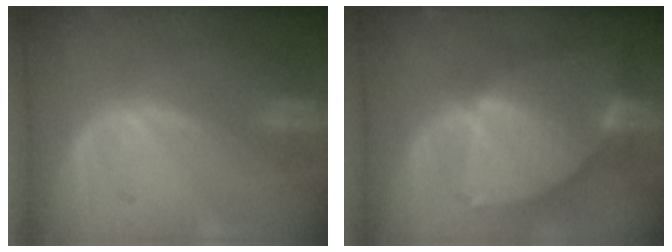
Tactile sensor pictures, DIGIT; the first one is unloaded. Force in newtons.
{"total": 8.7, "press": 7.5, "slide": 4.4}